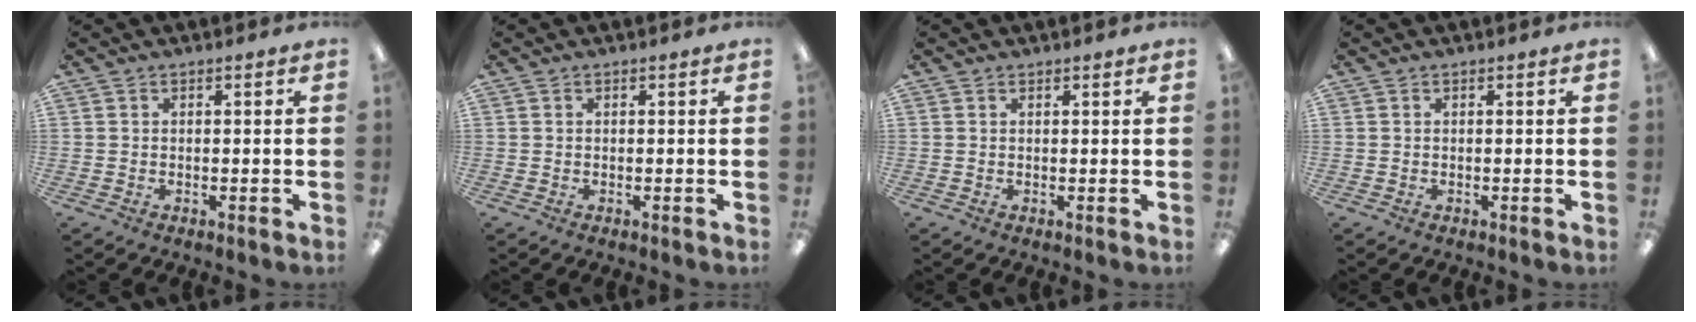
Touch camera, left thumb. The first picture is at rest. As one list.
[{"total": 0.0}, {"total": 0.6, "force": [0.6, 0.1, 0.2], "torque": [-0.004, 0.000, 0.010]}, {"total": 0.0}]